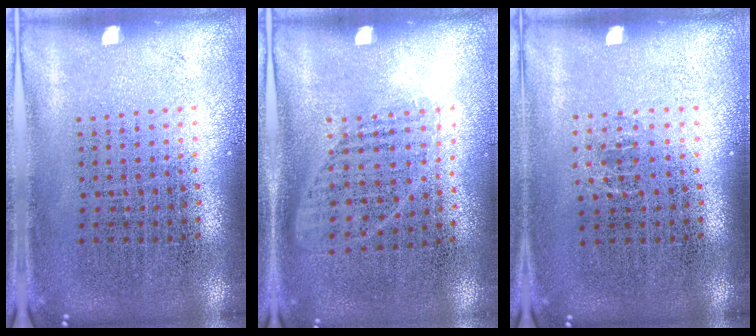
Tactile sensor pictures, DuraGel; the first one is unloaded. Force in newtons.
{"total": 1.0, "press": 0.8, "slide": 0.6}
{"total": 0.7, "press": 0.4, "slide": 0.6}